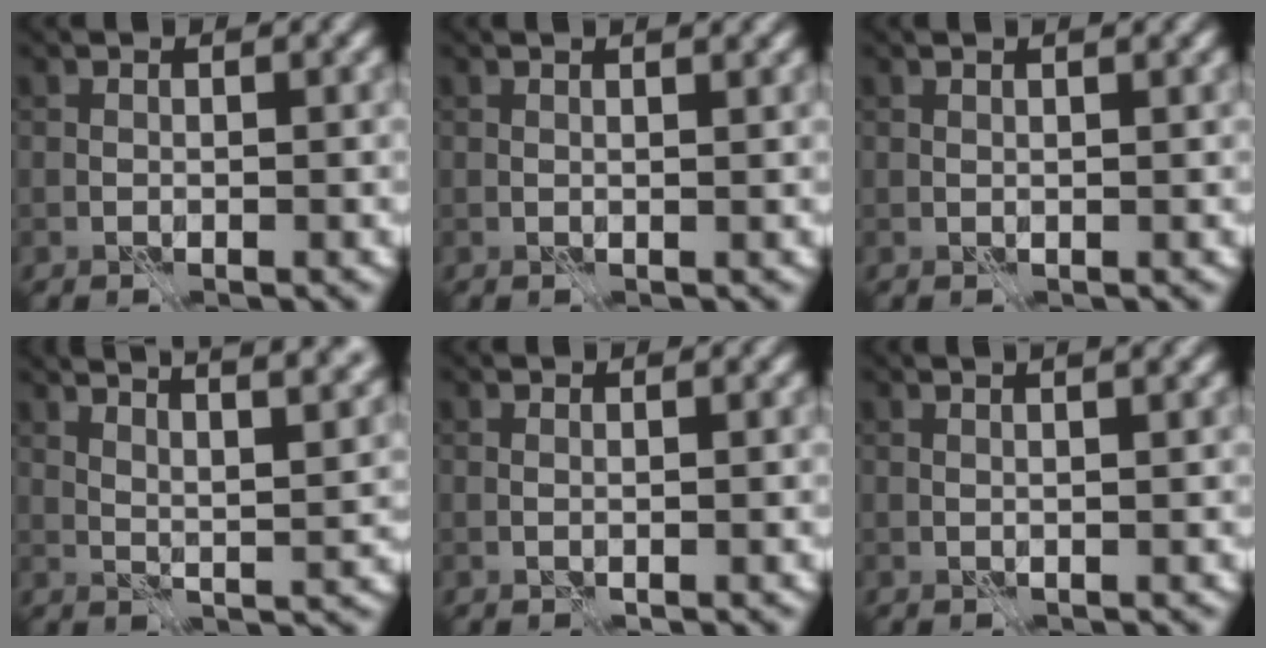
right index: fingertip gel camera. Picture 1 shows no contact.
{"total": 2.4, "force": [1.4, 0.9, 1.8], "torque": [-0.011, 0.003, -0.005]}
{"total": 1.7, "force": [1.1, 0.5, 1.2], "torque": [-0.010, -0.003, 0.001]}
{"total": 11.6, "force": [8.1, 3.5, 7.6], "torque": [-0.070, 0.035, 0.082]}
{"total": 0.5, "force": [0.3, 0.0, 0.4], "torque": [-0.010, 0.000, 0.000]}
{"total": 3.9, "force": [2.0, 1.6, 3.0], "torque": [-0.016, 0.024, -0.003]}